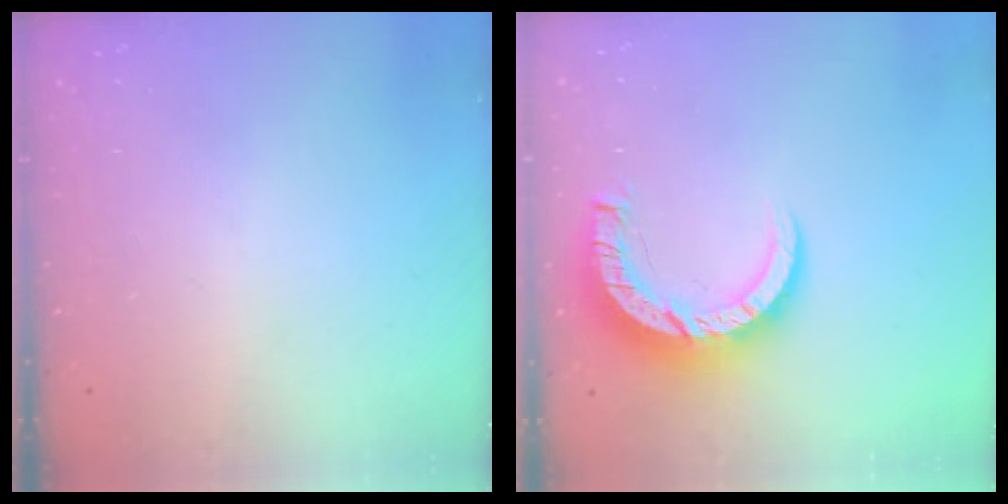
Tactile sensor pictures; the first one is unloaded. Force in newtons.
{"total": 10.0, "press": 9.9, "slide": 1.0}